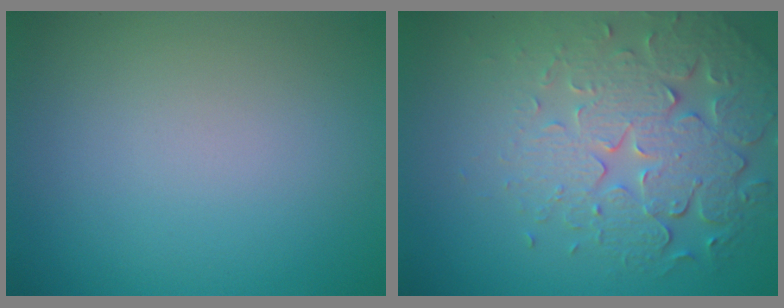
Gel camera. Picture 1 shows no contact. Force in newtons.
{"total": 6.7, "press": 5.1, "slide": 4.4}